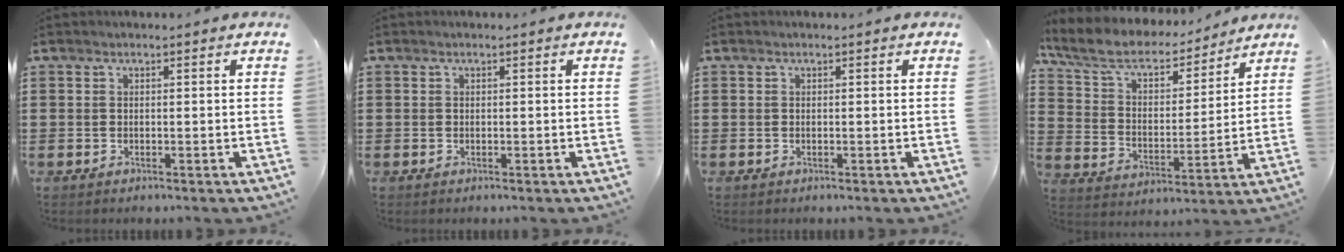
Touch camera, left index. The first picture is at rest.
{"total": 0.0}
{"total": 0.0}
{"total": 8.0, "force": [6.6, 2.9, 3.6], "torque": [-0.100, -0.036, 0.112]}